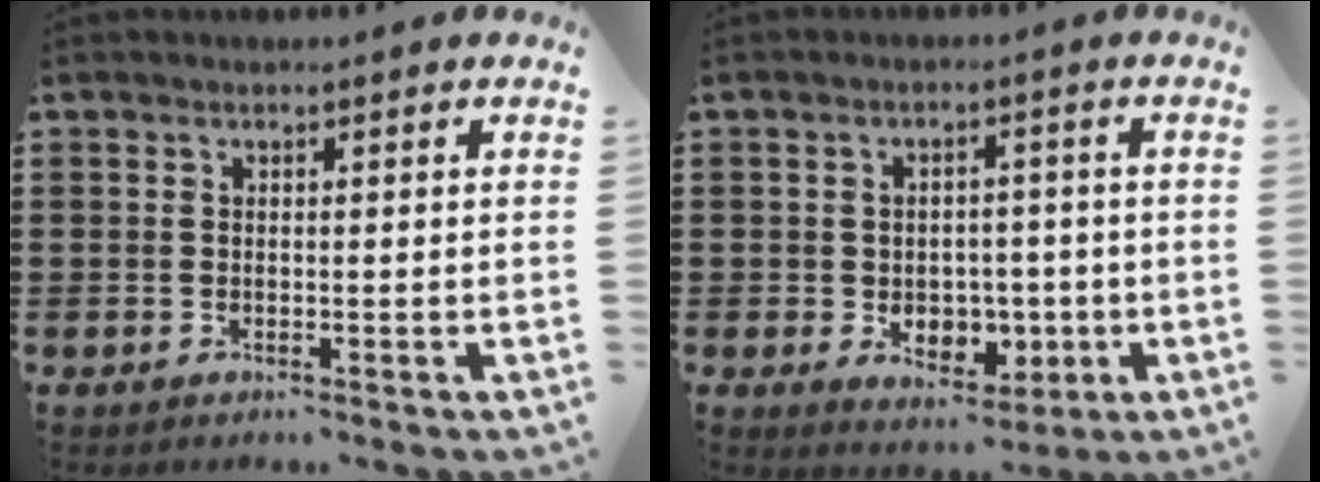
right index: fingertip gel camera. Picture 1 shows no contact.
{"total": 4.5, "force": [-0.7, 3.8, 2.2], "torque": [-0.037, 0.005, -0.017]}